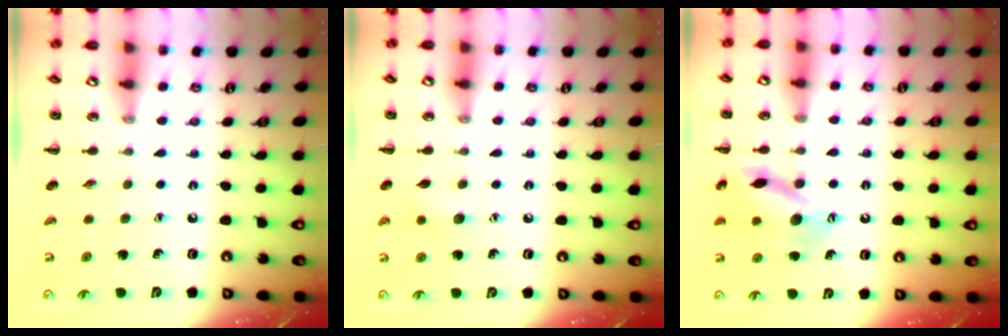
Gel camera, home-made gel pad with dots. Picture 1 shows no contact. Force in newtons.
{"total": 5.3, "press": 5.2, "slide": 1.3}
{"total": 13.9, "press": 13.9, "slide": 1.3}